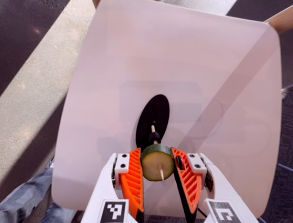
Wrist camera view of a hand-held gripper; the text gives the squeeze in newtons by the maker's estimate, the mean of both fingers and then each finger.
{"total": 11.4, "left": 11.5, "right": 11.4}